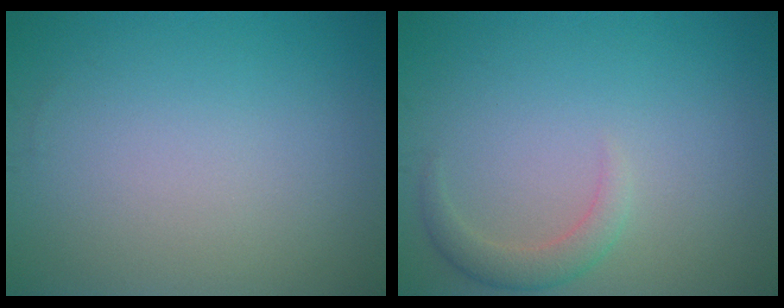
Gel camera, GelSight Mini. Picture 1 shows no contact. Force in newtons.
{"total": 2.1, "press": 2.1, "slide": 0.2}